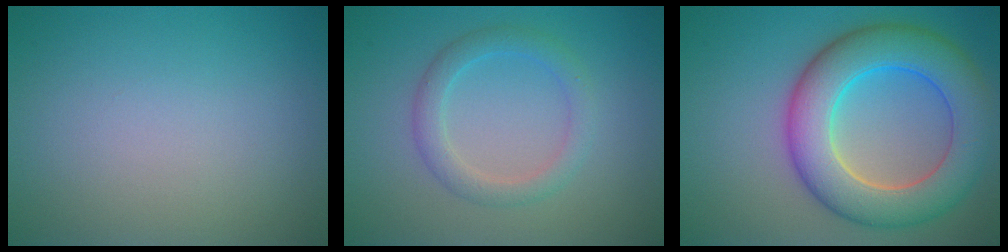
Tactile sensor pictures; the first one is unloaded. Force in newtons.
{"total": 2.7, "press": 2.6, "slide": 0.1}
{"total": 9.3, "press": 9.3, "slide": 0.4}